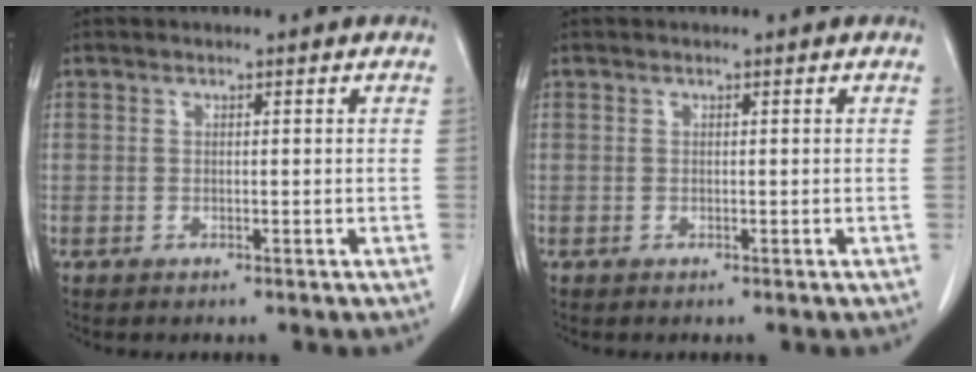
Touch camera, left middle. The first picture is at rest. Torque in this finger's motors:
{"motor_torque": [-0.08, 0.08, 0.00, 0.00]}